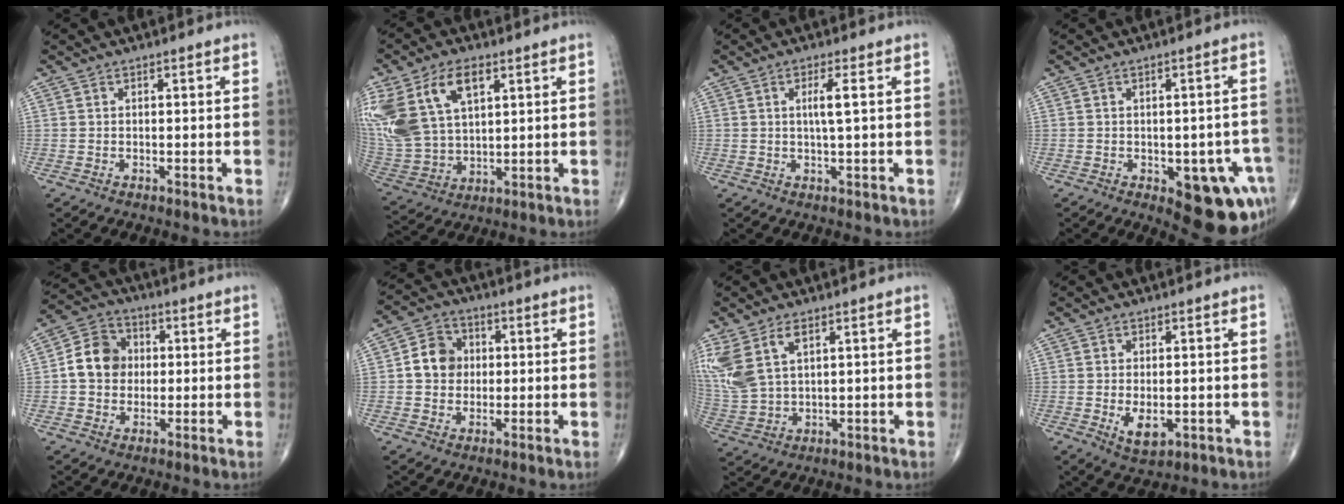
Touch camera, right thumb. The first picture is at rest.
{"total": 20.7, "force": [8.5, 12.3, 14.3], "torque": [-0.320, 0.002, 0.173]}
{"total": 3.3, "force": [0.6, 0.1, 3.3], "torque": [-0.070, -0.003, 0.011]}
{"total": 13.2, "force": [-5.3, 6.1, 10.4], "torque": [-0.084, 0.016, -0.053]}
{"total": 9.2, "force": [0.4, 7.8, 4.8], "torque": [-0.063, 0.018, -0.004]}
{"total": 7.5, "force": [0.5, 6.4, 3.7], "torque": [-0.042, 0.012, 0.000]}
{"total": 11.2, "force": [5.1, 6.2, 7.8], "torque": [-0.185, -0.005, 0.116]}
{"total": 5.6, "force": [-1.0, 3.0, 4.7], "torque": [-0.071, -0.014, -0.006]}